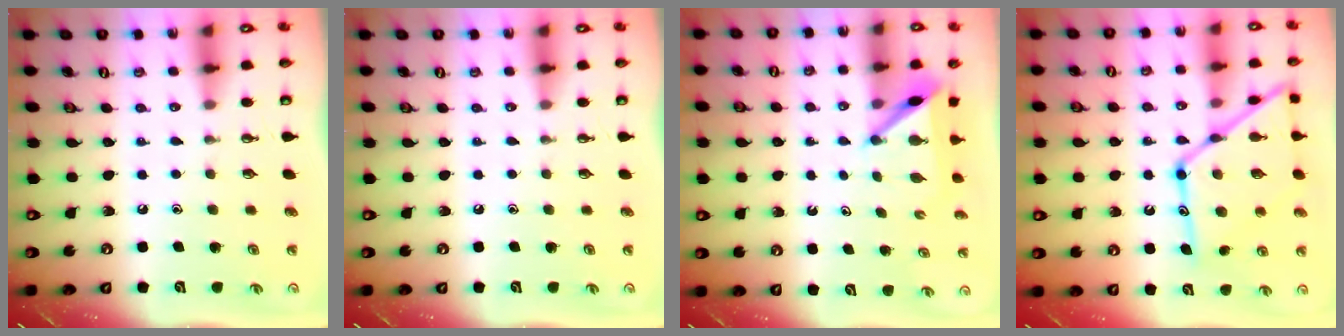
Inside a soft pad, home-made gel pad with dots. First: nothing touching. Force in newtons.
{"total": 0.0}
{"total": 5.7, "press": 5.7, "slide": 0.3}
{"total": 18.7, "press": 18.6, "slide": 1.5}